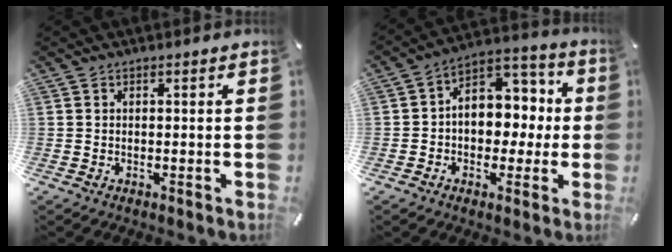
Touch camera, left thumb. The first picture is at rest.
{"total": 9.5, "force": [-0.3, 8.3, 4.7], "torque": [-0.053, -0.004, -0.005]}